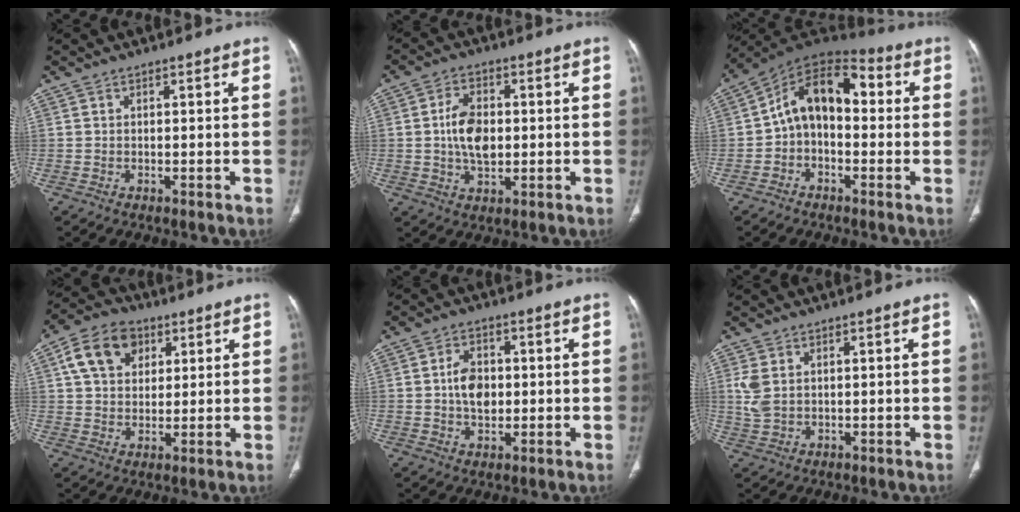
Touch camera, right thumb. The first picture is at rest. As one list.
[{"total": 8.4, "force": [0.2, 5.2, 6.5], "torque": [-0.106, 0.003, 0.004]}, {"total": 12.6, "force": [0.0, 8.3, 9.5], "torque": [-0.121, 0.047, -0.016]}, {"total": 11.5, "force": [4.4, 8.4, 6.4], "torque": [-0.093, -0.002, 0.072]}, {"total": 6.6, "force": [0.2, 4.5, 4.7], "torque": [-0.068, 0.004, 0.004]}, {"total": 4.4, "force": [1.1, 3.0, 3.0], "torque": [-0.074, 0.000, 0.030]}]